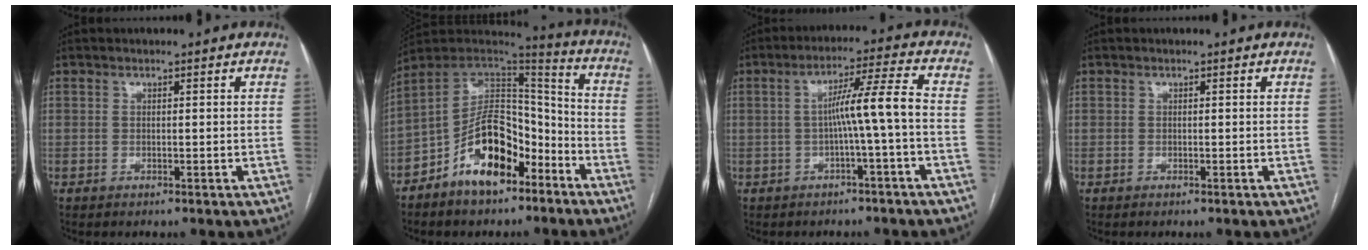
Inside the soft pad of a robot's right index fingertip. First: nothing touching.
{"total": 14.5, "force": [-7.8, 7.2, 9.8], "torque": [-0.171, 0.024, -0.136]}
{"total": 6.8, "force": [-1.2, -1.2, 6.6], "torque": [-0.110, 0.022, -0.015]}
{"total": 0.0}